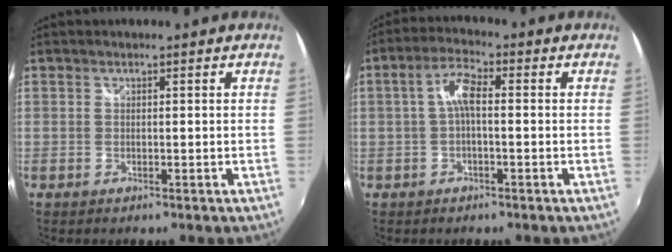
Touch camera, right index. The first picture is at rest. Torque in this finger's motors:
{"motor_torque": [0.57, -0.15, 0.37, 0.09]}